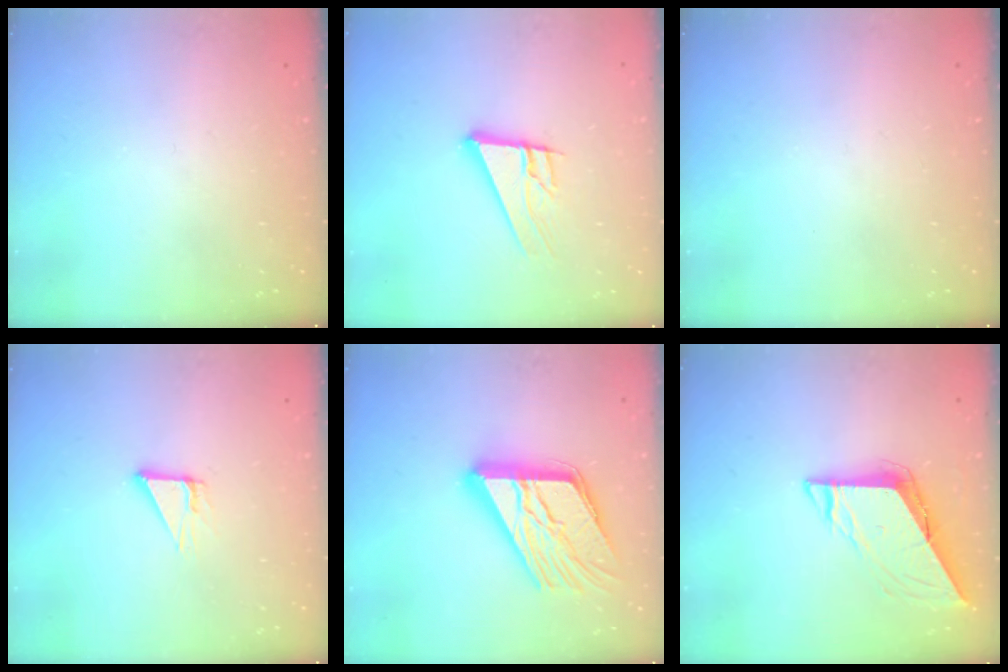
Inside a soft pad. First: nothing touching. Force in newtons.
{"total": 11.4, "press": 11.3, "slide": 2.0}
{"total": 0.0}
{"total": 4.6, "press": 4.6, "slide": 0.2}
{"total": 22.9, "press": 22.8, "slide": 2.3}
{"total": 8.0, "press": 8.0, "slide": 0.5}